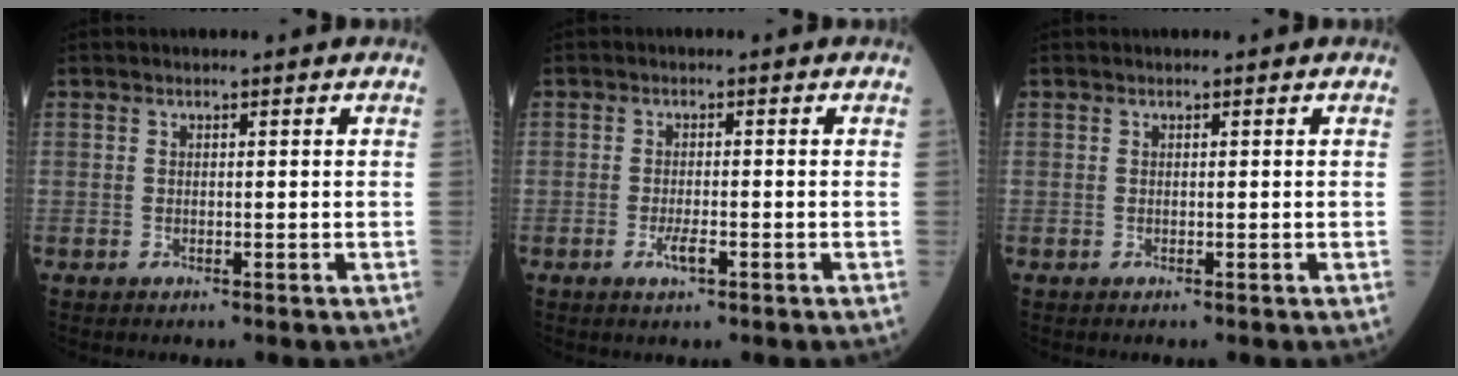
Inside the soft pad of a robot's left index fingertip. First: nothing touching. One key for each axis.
{"total": 2.3, "fx": -1.1, "fy": 0.4, "fz": 2.0, "tx": -0.041, "ty": -0.002, "tz": -0.019}
{"total": 0.0}